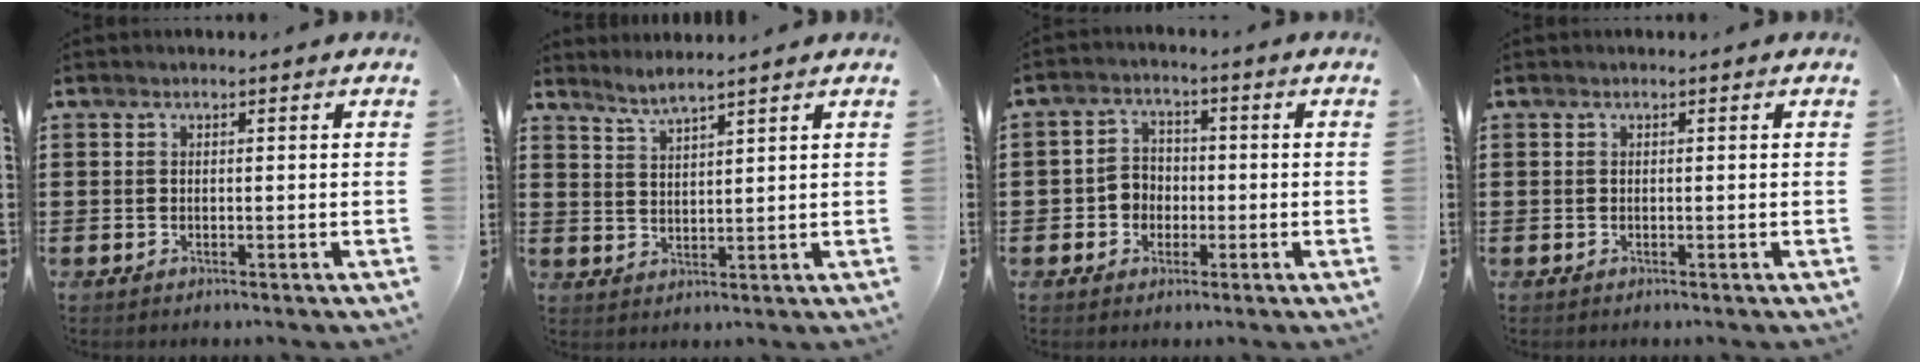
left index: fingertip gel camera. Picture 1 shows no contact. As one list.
[{"total": 3.0, "force": [2.9, -0.5, 0.6], "torque": [-0.021, -0.008, 0.053]}, {"total": 3.9, "force": [-1.2, 3.4, 1.5], "torque": [-0.040, 0.009, -0.026]}, {"total": 0.0}]